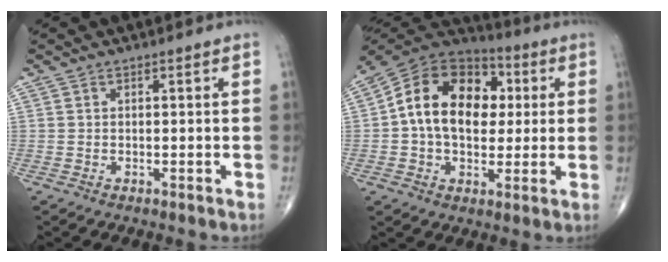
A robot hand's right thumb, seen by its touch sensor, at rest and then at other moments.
{"total": 18.3, "force": [2.0, 12.7, 13.1], "torque": [-0.189, 0.026, 0.026]}